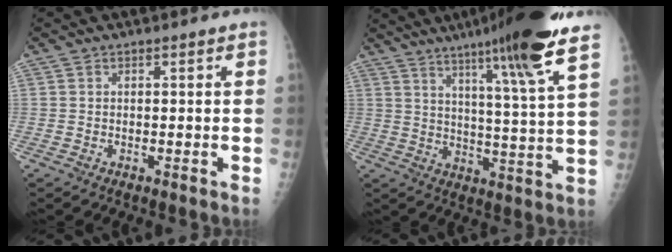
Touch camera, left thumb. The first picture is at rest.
{"total": 17.9, "force": [11.7, 0.0, 13.5], "torque": [-0.193, -0.053, 0.165]}